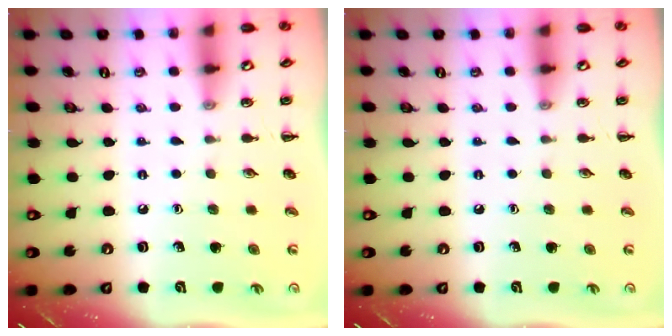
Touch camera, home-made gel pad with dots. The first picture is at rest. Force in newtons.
{"total": 0.0}